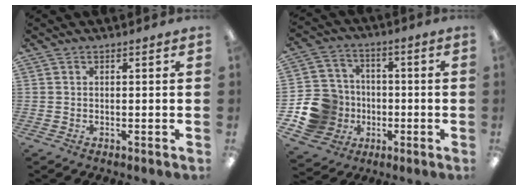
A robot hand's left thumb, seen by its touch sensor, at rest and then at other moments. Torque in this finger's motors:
{"motor_torque": [-0.12, 0.29, -0.01, 0.03, 0.07]}